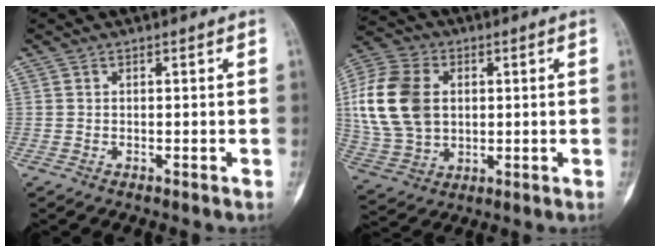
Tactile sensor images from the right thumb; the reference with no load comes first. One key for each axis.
{"total": 17.4, "fx": 2.4, "fy": 12.7, "fz": 11.7, "tx": -0.217, "ty": 0.006, "tz": 0.049}